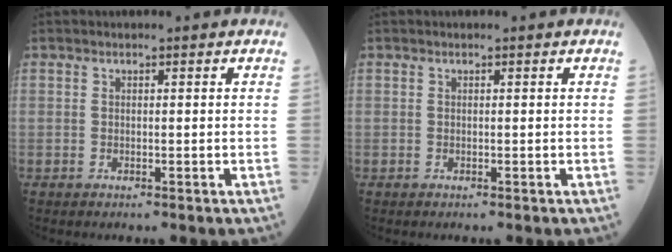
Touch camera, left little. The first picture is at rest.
{"total": 0.0}